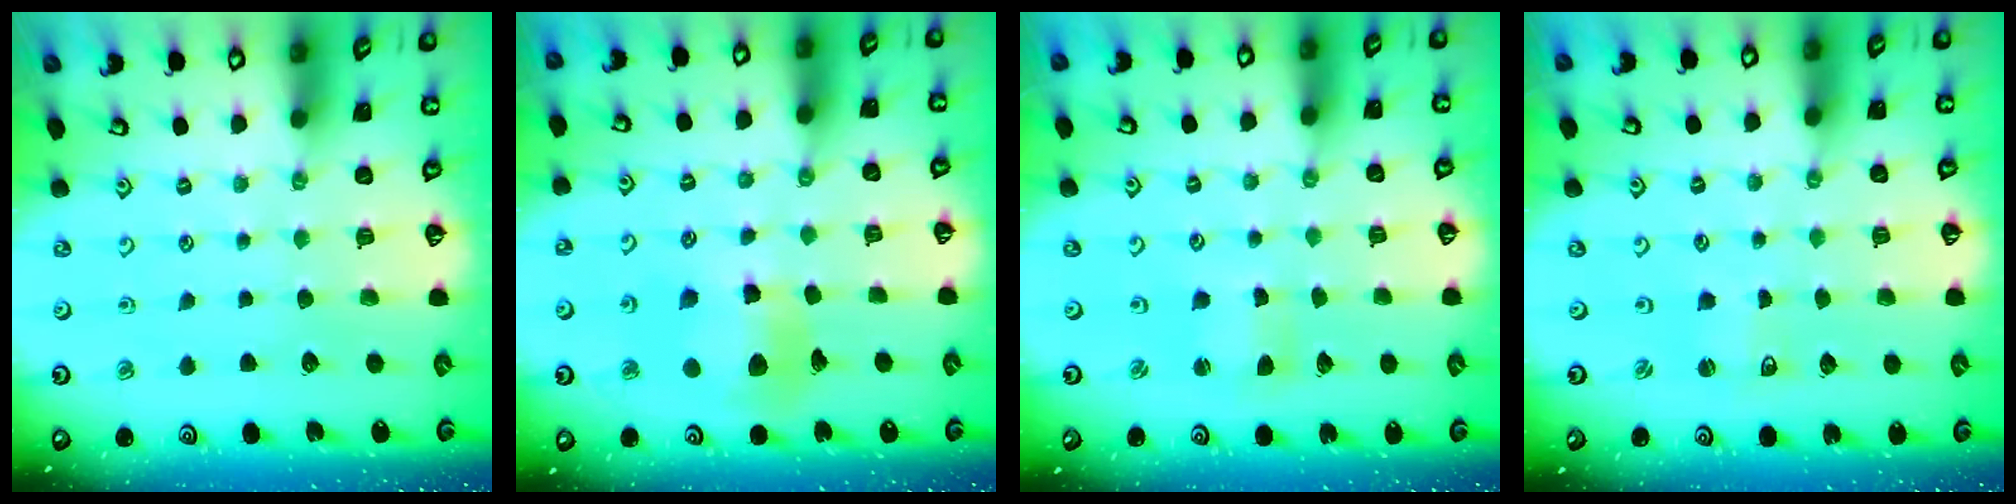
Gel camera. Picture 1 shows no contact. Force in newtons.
{"total": 10.3, "press": 10.2, "slide": 1.3}
{"total": 2.9, "press": 2.9, "slide": 0.3}
{"total": 1.4, "press": 1.4, "slide": 0.1}